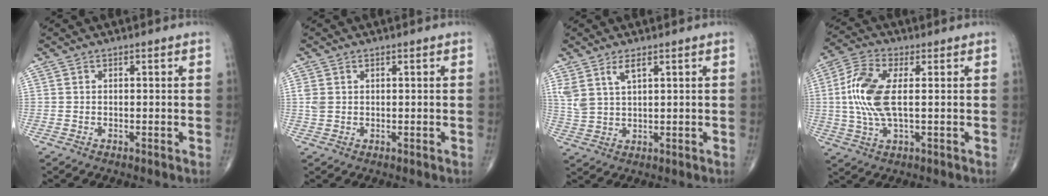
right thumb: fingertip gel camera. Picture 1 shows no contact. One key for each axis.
{"total": 2.0, "fx": 0.4, "fy": 1.5, "fz": 1.3, "tx": -0.036, "ty": 0.002, "tz": 0.011}
{"total": 5.1, "fx": 2.9, "fy": 2.0, "fz": 3.7, "tx": -0.081, "ty": -0.010, "tz": 0.066}
{"total": 11.1, "fx": 0.8, "fy": 4.5, "fz": 10.1, "tx": -0.236, "ty": 0.005, "tz": 0.012}